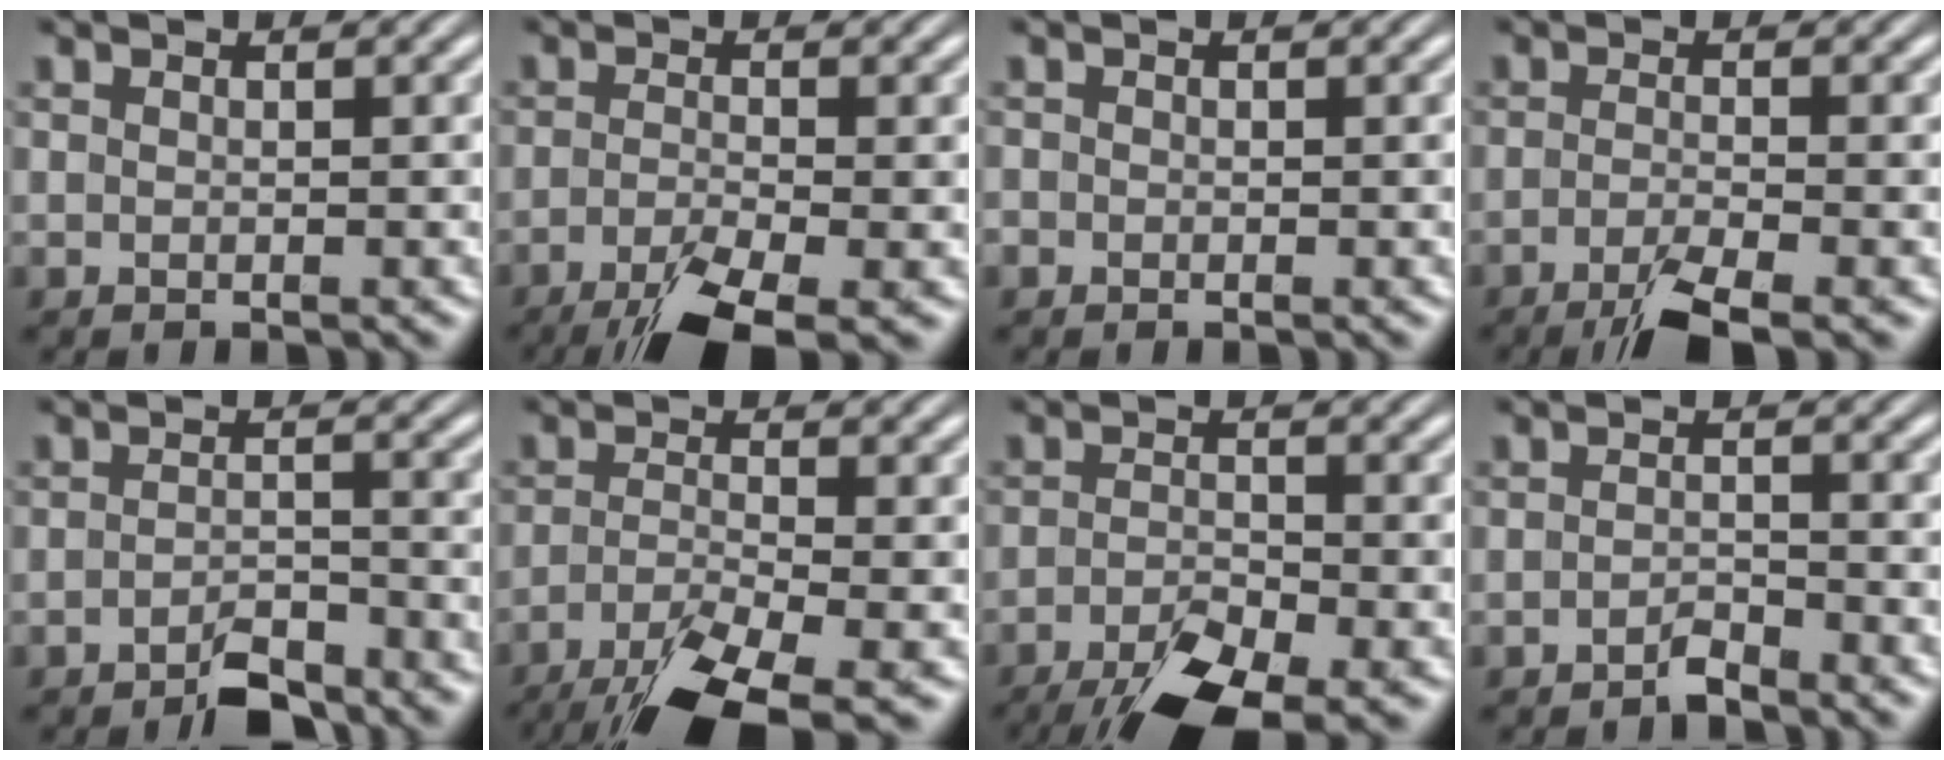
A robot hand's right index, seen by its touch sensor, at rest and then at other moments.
{"total": 5.7, "force": [-4.0, 1.4, 3.9], "torque": [-0.070, -0.026, -0.052]}
{"total": 1.0, "force": [-0.4, 0.9, 0.1], "torque": [-0.007, -0.005, -0.008]}
{"total": 4.1, "force": [-3.0, 0.6, 2.6], "torque": [-0.045, -0.017, -0.045]}
{"total": 3.4, "force": [-3.1, 0.7, 1.2], "torque": [-0.008, -0.004, -0.059]}
{"total": 7.7, "force": [-5.1, 2.4, 5.3], "torque": [-0.093, -0.030, -0.064]}
{"total": 7.0, "force": [-4.8, 2.5, 4.4], "torque": [-0.067, -0.027, -0.065]}
{"total": 1.6, "force": [-1.5, 0.2, 0.3], "torque": [-0.005, -0.001, -0.031]}